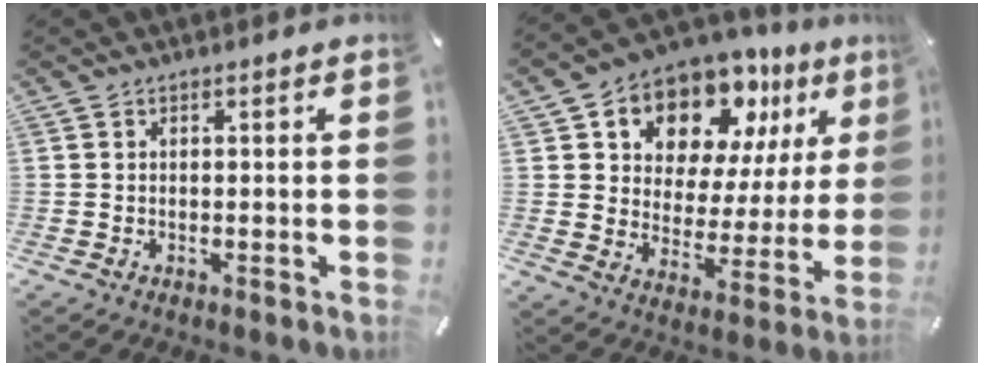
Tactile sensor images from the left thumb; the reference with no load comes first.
{"total": 12.4, "force": [9.8, 7.2, 2.5], "torque": [-0.049, -0.096, 0.178]}